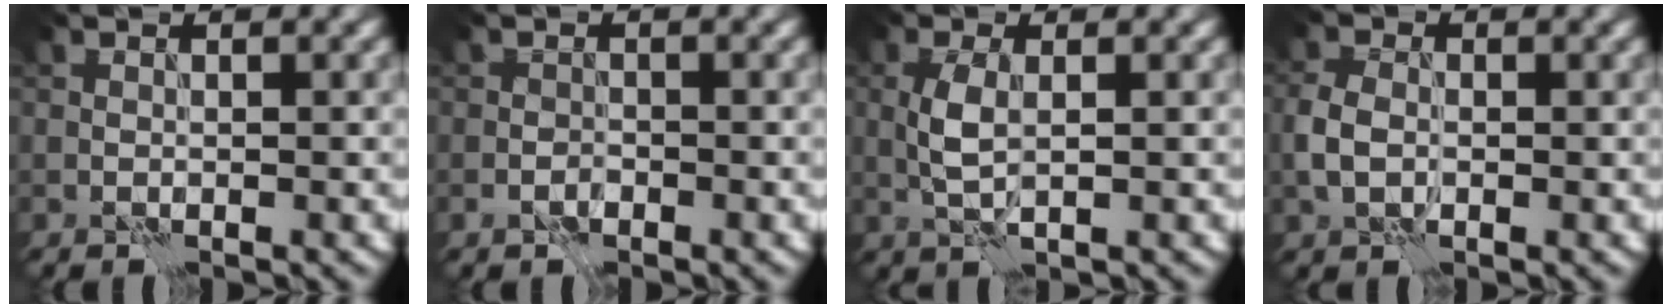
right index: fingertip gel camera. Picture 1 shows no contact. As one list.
[{"total": 1.1, "force": [-0.6, 0.7, 0.5], "torque": [-0.008, 0.002, -0.014]}, {"total": 2.6, "force": [0.1, 1.1, 2.4], "torque": [-0.059, 0.001, 0.003]}, {"total": 2.9, "force": [-0.4, 2.1, 2.0], "torque": [-0.046, 0.003, -0.013]}]